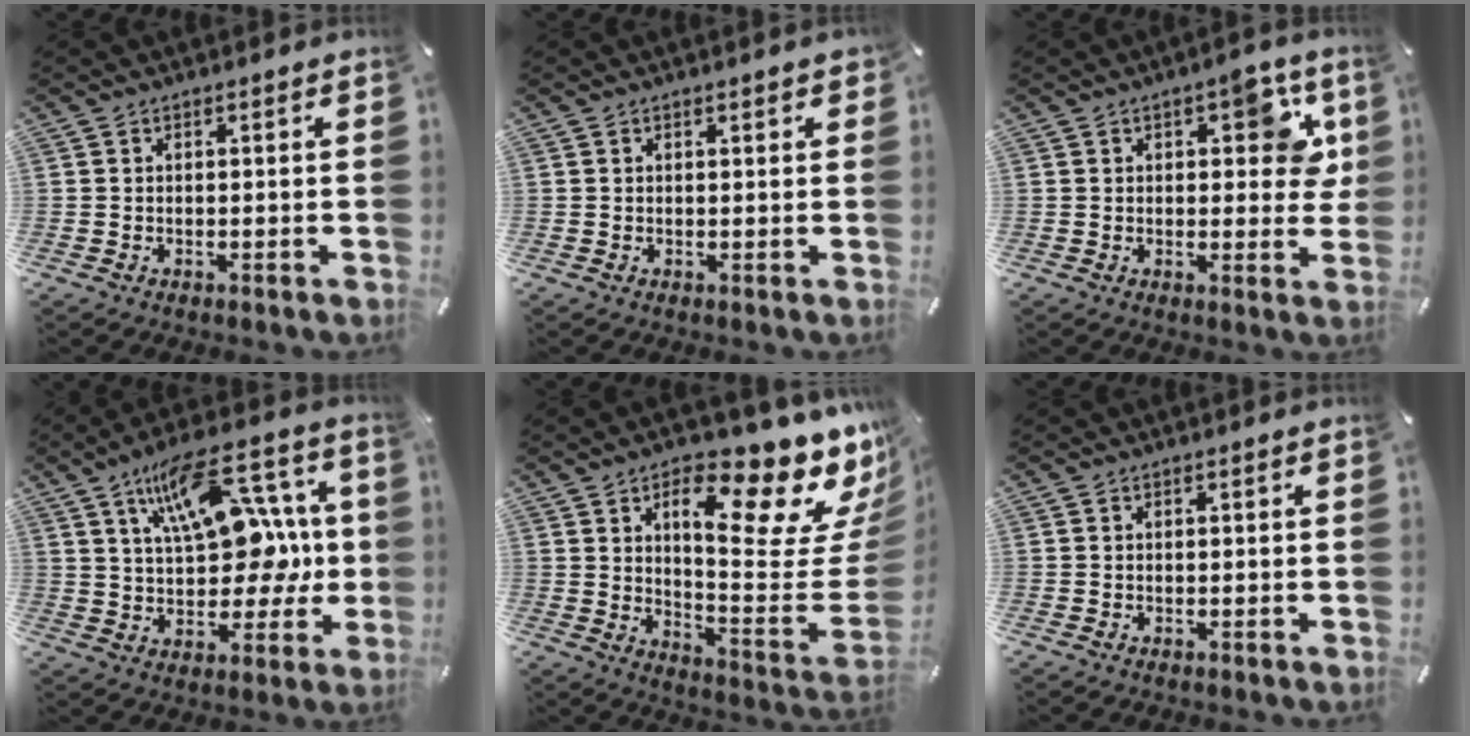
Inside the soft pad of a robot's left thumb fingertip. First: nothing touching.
{"total": 1.1, "force": [0.8, 0.3, 0.8], "torque": [-0.016, 0.001, 0.013]}
{"total": 9.8, "force": [3.5, 4.8, 7.8], "torque": [-0.088, -0.009, 0.054]}
{"total": 19.6, "force": [6.7, 11.2, 14.6], "torque": [-0.237, -0.031, 0.116]}
{"total": 23.3, "force": [14.6, 7.5, 16.5], "torque": [-0.216, -0.114, 0.225]}
{"total": 0.0}